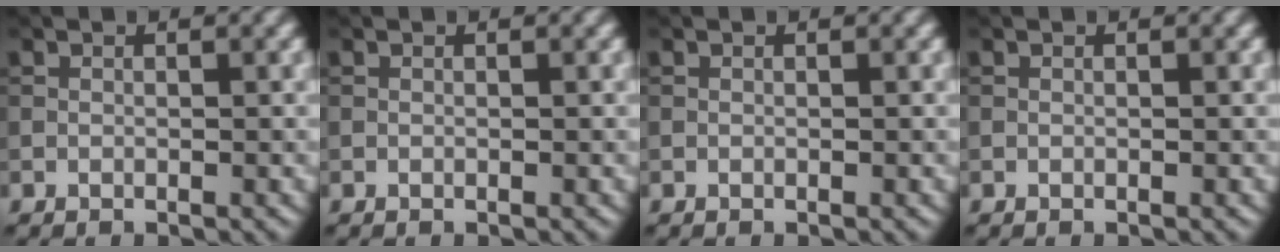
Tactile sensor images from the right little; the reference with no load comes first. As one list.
[{"total": 0.0}, {"total": 0.0}, {"total": 0.0}]